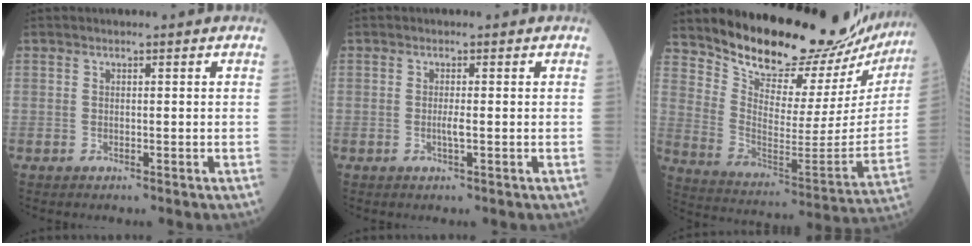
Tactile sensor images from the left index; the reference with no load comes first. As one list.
[{"total": 1.3, "force": [-0.7, -0.1, 1.1], "torque": [-0.026, -0.007, -0.013]}, {"total": 24.2, "force": [22.6, 4.5, 7.4], "torque": [-0.124, -0.113, 0.312]}]